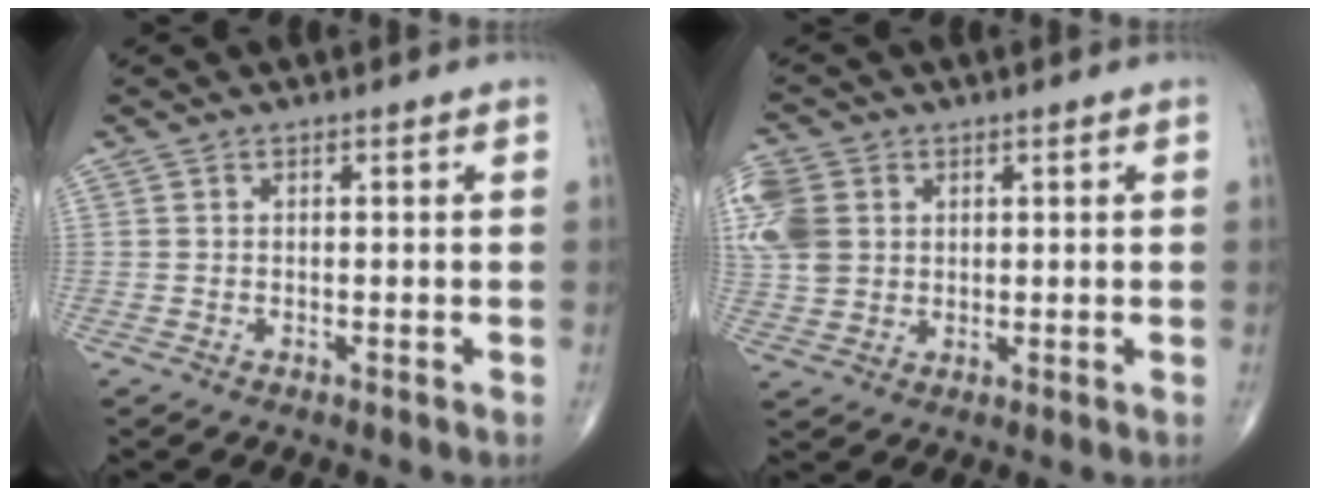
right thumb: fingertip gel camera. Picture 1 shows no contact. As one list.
[{"total": 13.2, "force": [3.2, 10.7, 7.1], "torque": [-0.179, 0.010, 0.063]}]